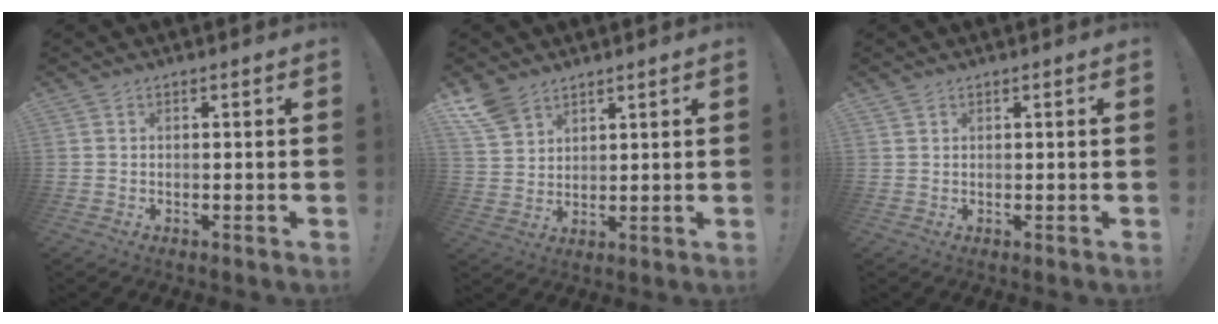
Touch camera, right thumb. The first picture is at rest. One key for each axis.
{"total": 7.8, "fx": 5.9, "fy": 4.4, "fz": 2.6, "tx": -0.055, "ty": -0.031, "tz": 0.119}
{"total": 1.0, "fx": 0.8, "fy": 0.5, "fz": 0.2, "tx": 0.005, "ty": -0.004, "tz": 0.014}